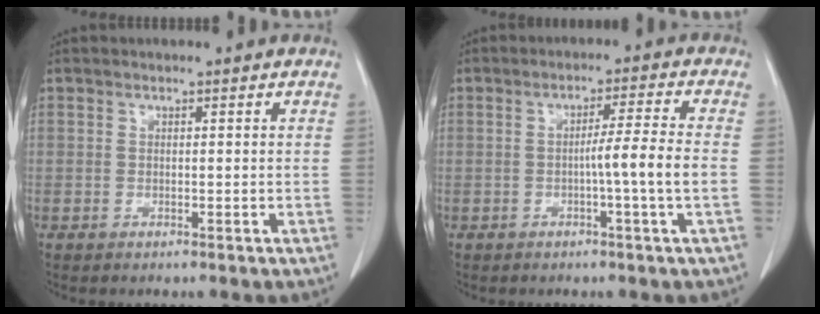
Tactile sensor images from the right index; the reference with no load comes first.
{"total": 5.8, "force": [-1.3, -1.4, 5.5], "torque": [-0.084, 0.001, -0.022]}